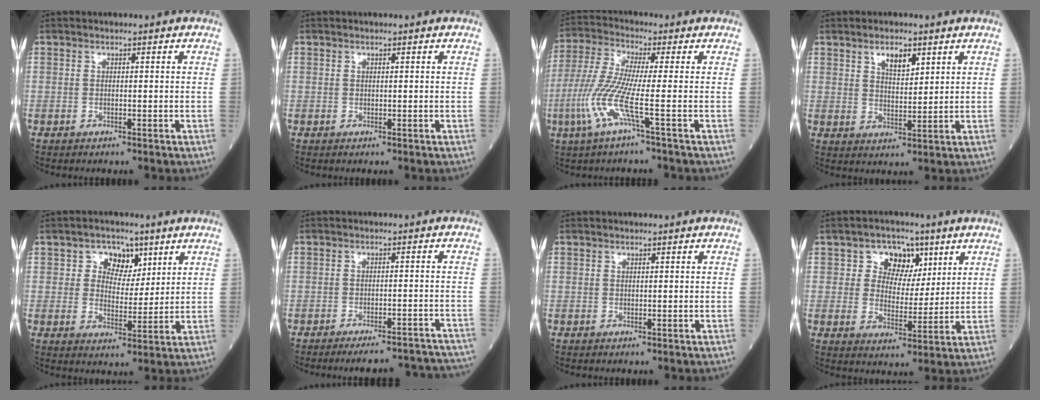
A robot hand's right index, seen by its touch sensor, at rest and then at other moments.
{"total": 0.0}
{"total": 8.2, "force": [-2.7, -0.4, 7.8], "torque": [-0.178, -0.007, -0.067]}
{"total": 4.3, "force": [2.5, 1.7, 3.0], "torque": [-0.051, -0.001, 0.044]}
{"total": 5.7, "force": [2.8, 4.2, 2.8], "torque": [-0.037, 0.011, 0.045]}
{"total": 14.2, "force": [-13.6, 1.9, 3.7], "torque": [-0.029, 0.015, -0.156]}
{"total": 0.0}
{"total": 7.1, "force": [3.3, 5.4, 3.2], "torque": [-0.041, 0.016, 0.053]}